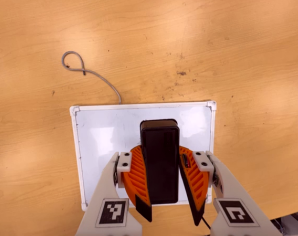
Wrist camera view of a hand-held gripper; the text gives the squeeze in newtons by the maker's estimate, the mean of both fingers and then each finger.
{"total": 10.0, "left": 10.0, "right": 10.0}